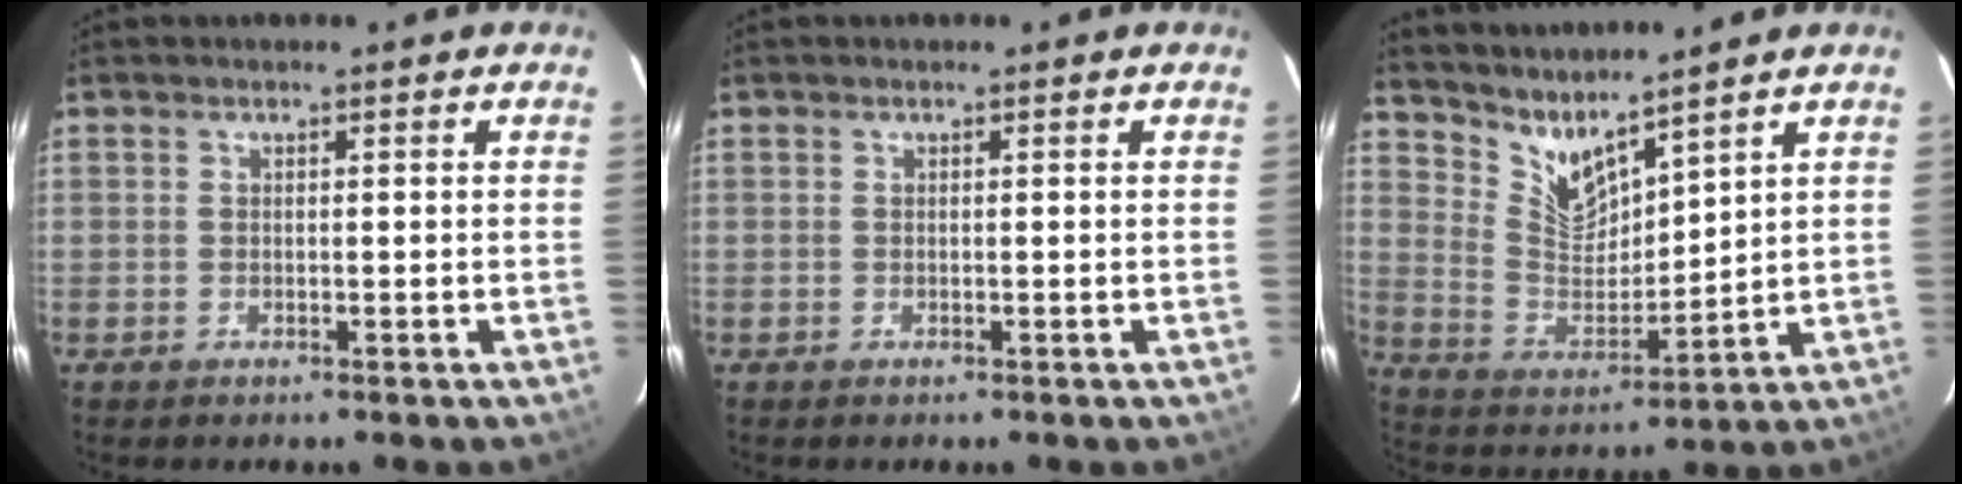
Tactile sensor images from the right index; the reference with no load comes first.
{"total": 0.0}
{"total": 9.0, "force": [8.0, 2.0, 3.7], "torque": [-0.077, -0.015, 0.164]}